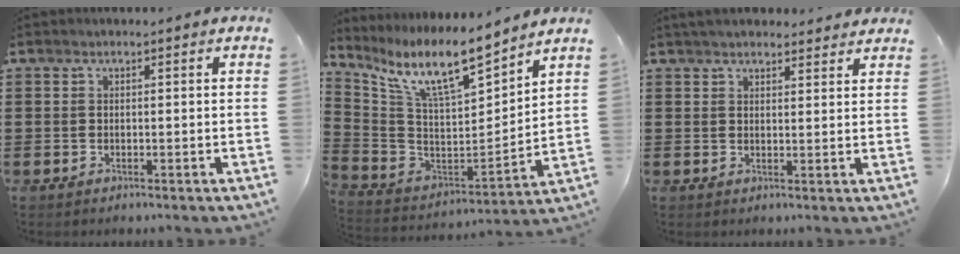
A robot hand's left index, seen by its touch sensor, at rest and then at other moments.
{"total": 11.7, "force": [8.9, 1.9, 7.4], "torque": [-0.175, -0.055, 0.152]}
{"total": 3.2, "force": [3.1, 0.6, 0.6], "torque": [-0.018, -0.002, 0.059]}